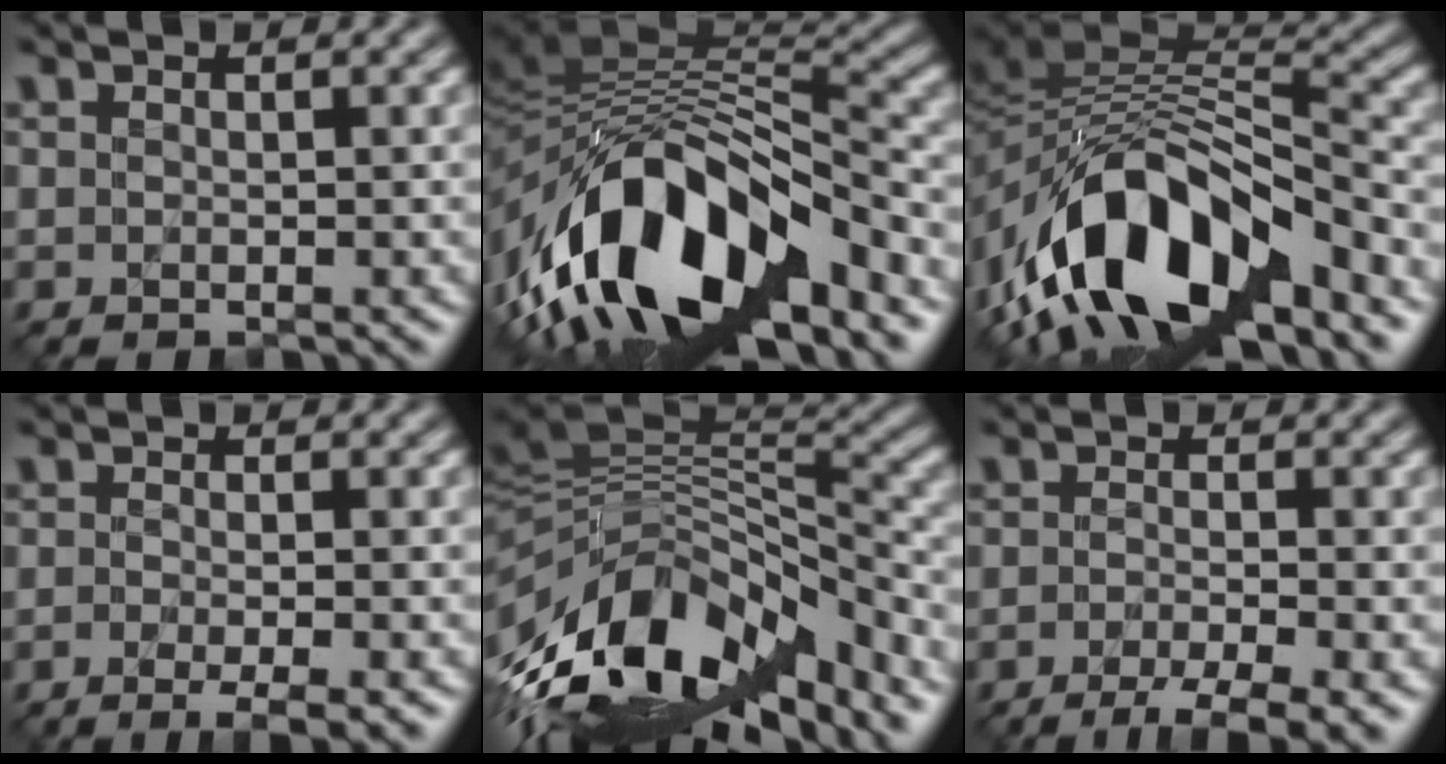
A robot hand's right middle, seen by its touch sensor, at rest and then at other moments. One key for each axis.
{"total": 13.9, "fx": -6.0, "fy": 6.3, "fz": 10.9, "tx": -0.208, "ty": 0.022, "tz": -0.094}
{"total": 12.3, "fx": -6.6, "fy": 5.6, "fz": 8.7, "tx": -0.167, "ty": 0.016, "tz": -0.114}
{"total": 3.3, "fx": -2.0, "fy": 0.5, "fz": 2.6, "tx": -0.048, "ty": -0.004, "tz": -0.031}
{"total": 12.3, "fx": -5.5, "fy": 5.8, "fz": 9.3, "tx": -0.205, "ty": 0.020, "tz": -0.097}
{"total": 4.8, "fx": -3.4, "fy": 0.5, "fz": 3.3, "tx": -0.060, "ty": -0.002, "tz": -0.053}